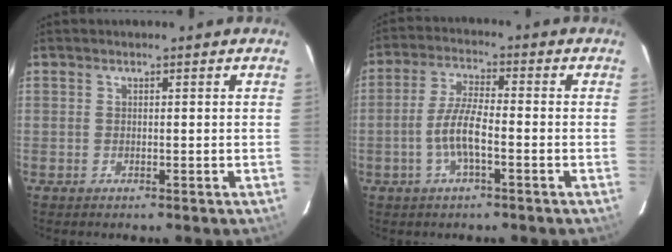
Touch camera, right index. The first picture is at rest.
{"total": 6.7, "force": [-2.3, 1.3, 6.1], "torque": [-0.126, 0.005, -0.045]}